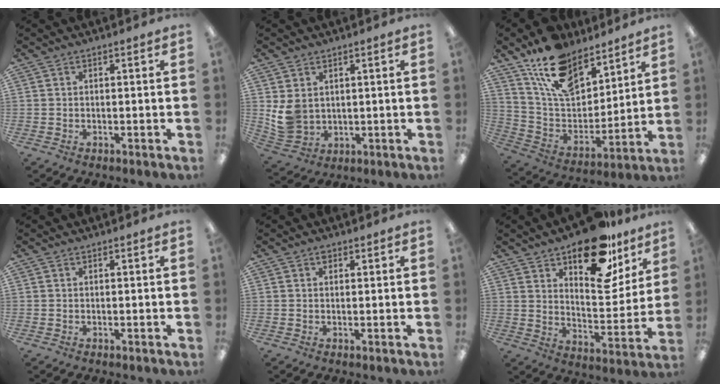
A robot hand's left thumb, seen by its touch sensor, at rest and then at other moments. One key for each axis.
{"total": 7.0, "fx": 2.1, "fy": 5.8, "fz": 3.2, "tx": -0.079, "ty": -0.002, "tz": 0.043}
{"total": 17.0, "fx": 12.6, "fy": 8.6, "fz": 7.5, "tx": -0.152, "ty": -0.068, "tz": 0.235}
{"total": 0.0}
{"total": 1.2, "fx": 0.8, "fy": 0.7, "fz": 0.5, "tx": -0.003, "ty": -0.003, "tz": 0.012}
{"total": 20.3, "fx": 14.3, "fy": 8.9, "fz": 11.3, "tx": -0.155, "ty": -0.086, "tz": 0.240}